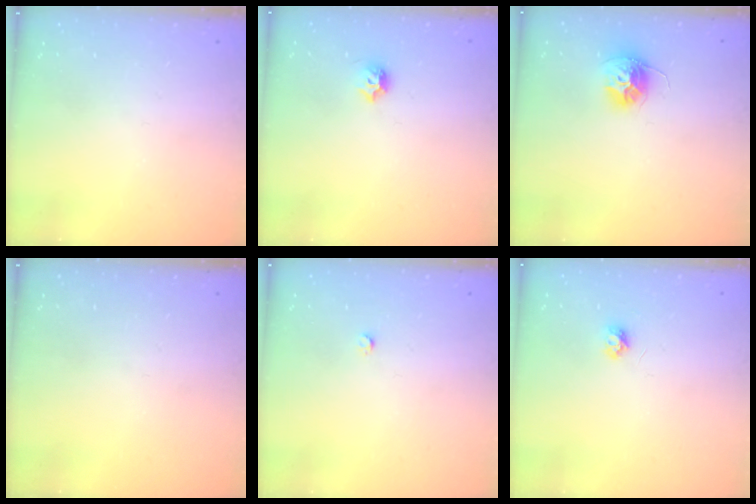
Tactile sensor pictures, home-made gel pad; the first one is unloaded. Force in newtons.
{"total": 4.4, "press": 4.3, "slide": 0.9}
{"total": 11.4, "press": 11.3, "slide": 0.8}
{"total": 0.0}
{"total": 2.4, "press": 2.4, "slide": 0.3}
{"total": 3.9, "press": 3.8, "slide": 0.5}